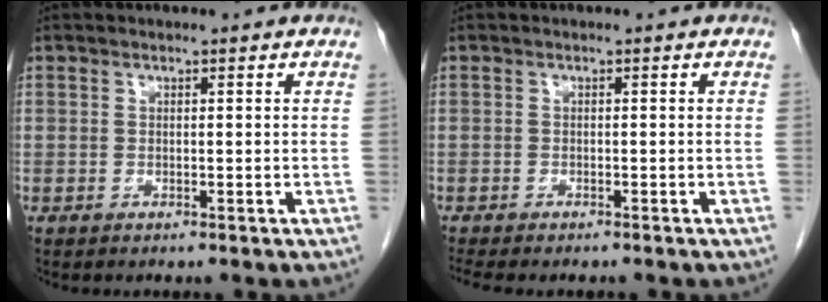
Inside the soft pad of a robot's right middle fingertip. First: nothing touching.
{"total": 4.9, "force": [-4.3, 1.1, 2.1], "torque": [-0.028, -0.009, -0.061]}